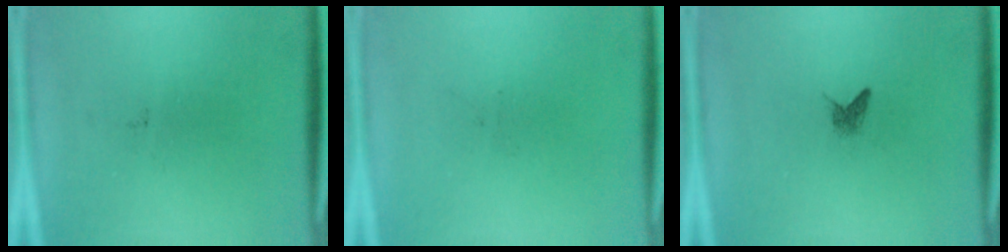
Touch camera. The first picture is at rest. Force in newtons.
{"total": 0.0}
{"total": 1.0}